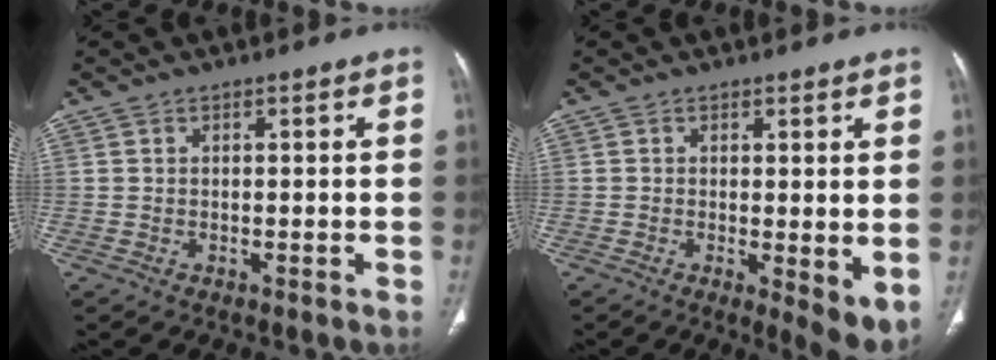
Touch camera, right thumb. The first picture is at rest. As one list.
[{"total": 5.8, "force": [-0.4, 2.0, 5.5], "torque": [-0.078, -0.019, -0.005]}]